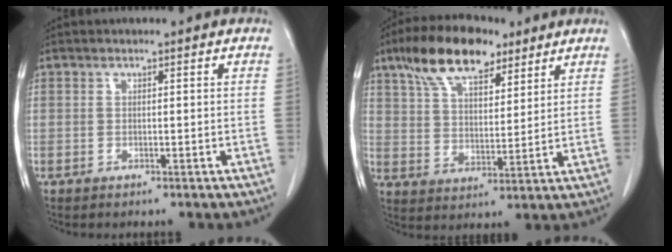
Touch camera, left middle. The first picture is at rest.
{"total": 13.9, "force": [9.6, 5.4, 8.6], "torque": [-0.157, 0.025, 0.172]}